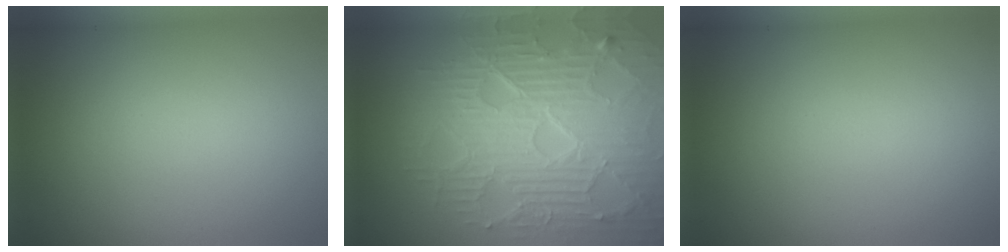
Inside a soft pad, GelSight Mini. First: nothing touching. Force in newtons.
{"total": 8.9, "press": 6.4, "slide": 6.2}
{"total": 0.0}